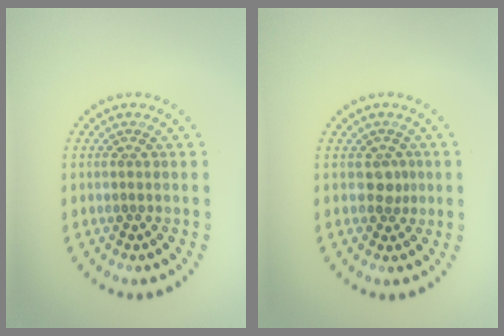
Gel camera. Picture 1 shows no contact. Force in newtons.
{"total": 1.4, "press": 1.1, "slide": 0.9}